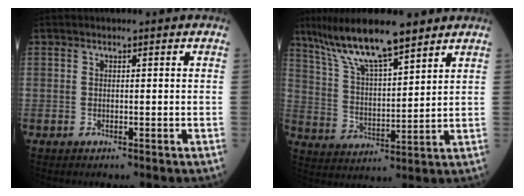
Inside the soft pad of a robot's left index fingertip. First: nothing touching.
{"total": 13.3, "force": [10.3, 2.0, 8.2], "torque": [-0.150, 0.013, 0.191]}